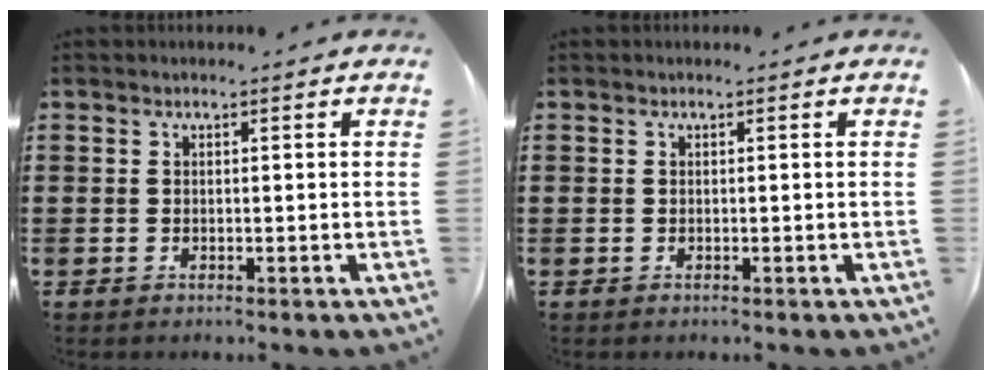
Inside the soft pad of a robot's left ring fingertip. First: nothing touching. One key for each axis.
{"total": 0.0}